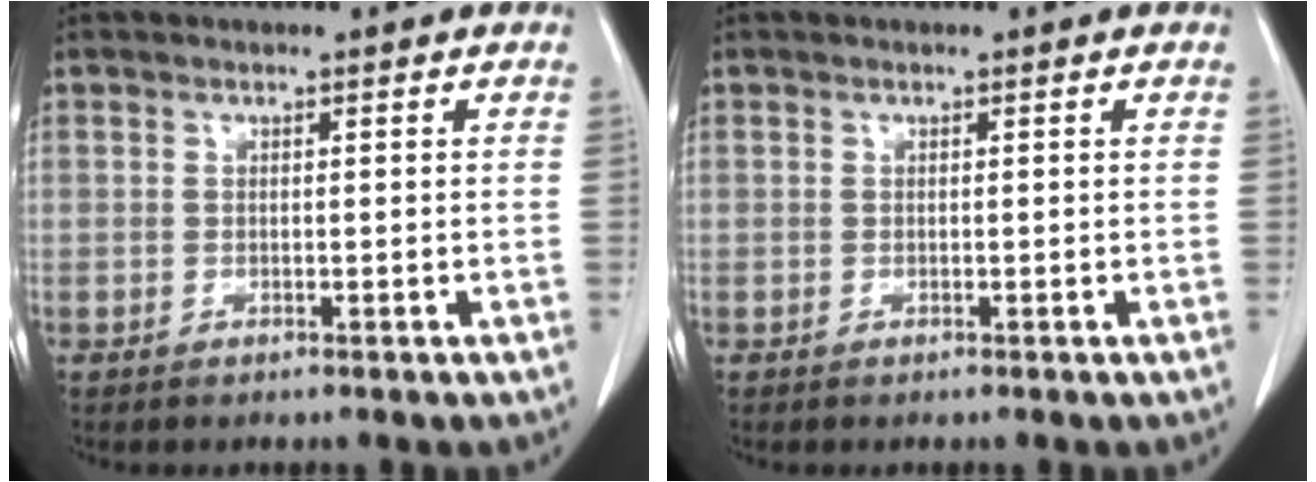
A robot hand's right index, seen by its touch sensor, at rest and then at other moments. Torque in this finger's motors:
{"motor_torque": [0.00, 0.00, 0.00, 0.00]}